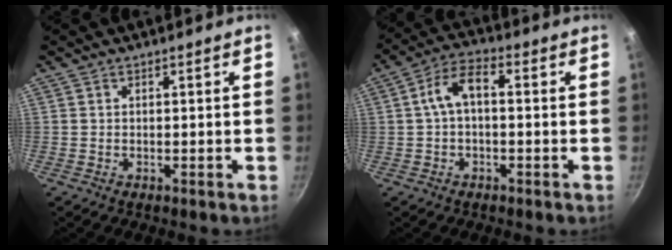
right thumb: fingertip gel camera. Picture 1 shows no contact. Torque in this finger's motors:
{"motor_torque": [0.36, -0.13, -0.08, 0.11, 0.24]}